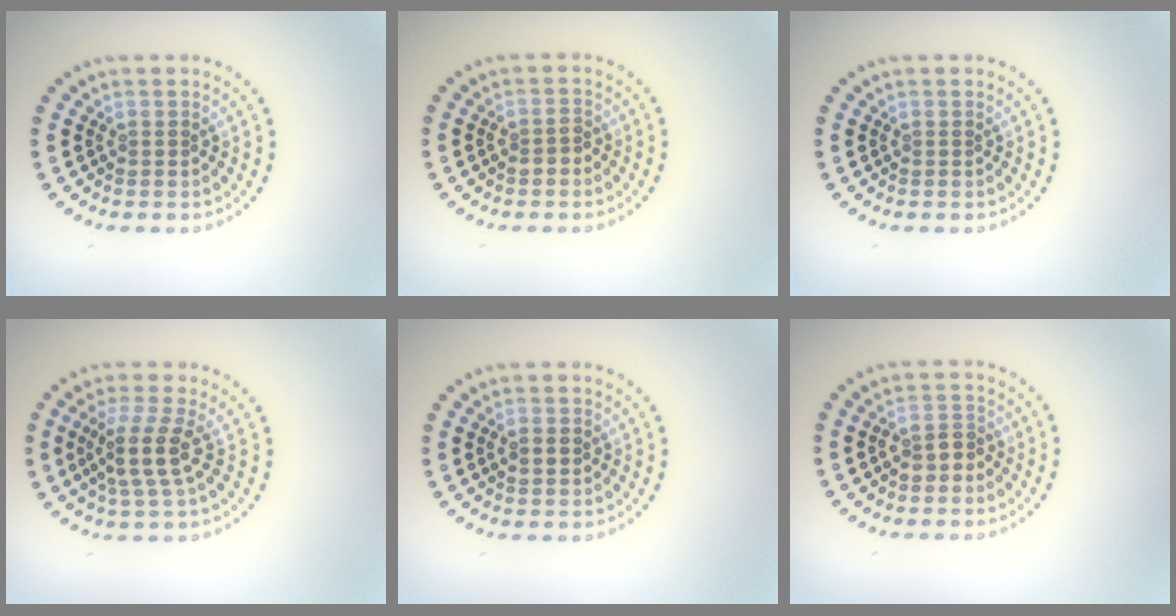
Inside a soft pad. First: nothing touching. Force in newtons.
{"total": 1.4, "press": 1.3, "slide": 0.5}
{"total": 0.0}
{"total": 3.5, "press": 2.8, "slide": 2.1}
{"total": 1.7, "press": 1.7, "slide": 0.1}
{"total": 2.1, "press": 2.0, "slide": 0.8}